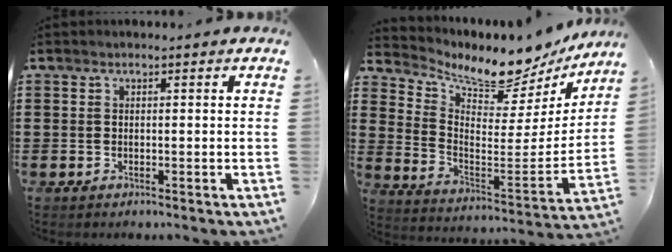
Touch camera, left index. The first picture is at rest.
{"total": 7.9, "force": [7.3, 1.9, 2.3], "torque": [-0.066, -0.069, 0.118]}